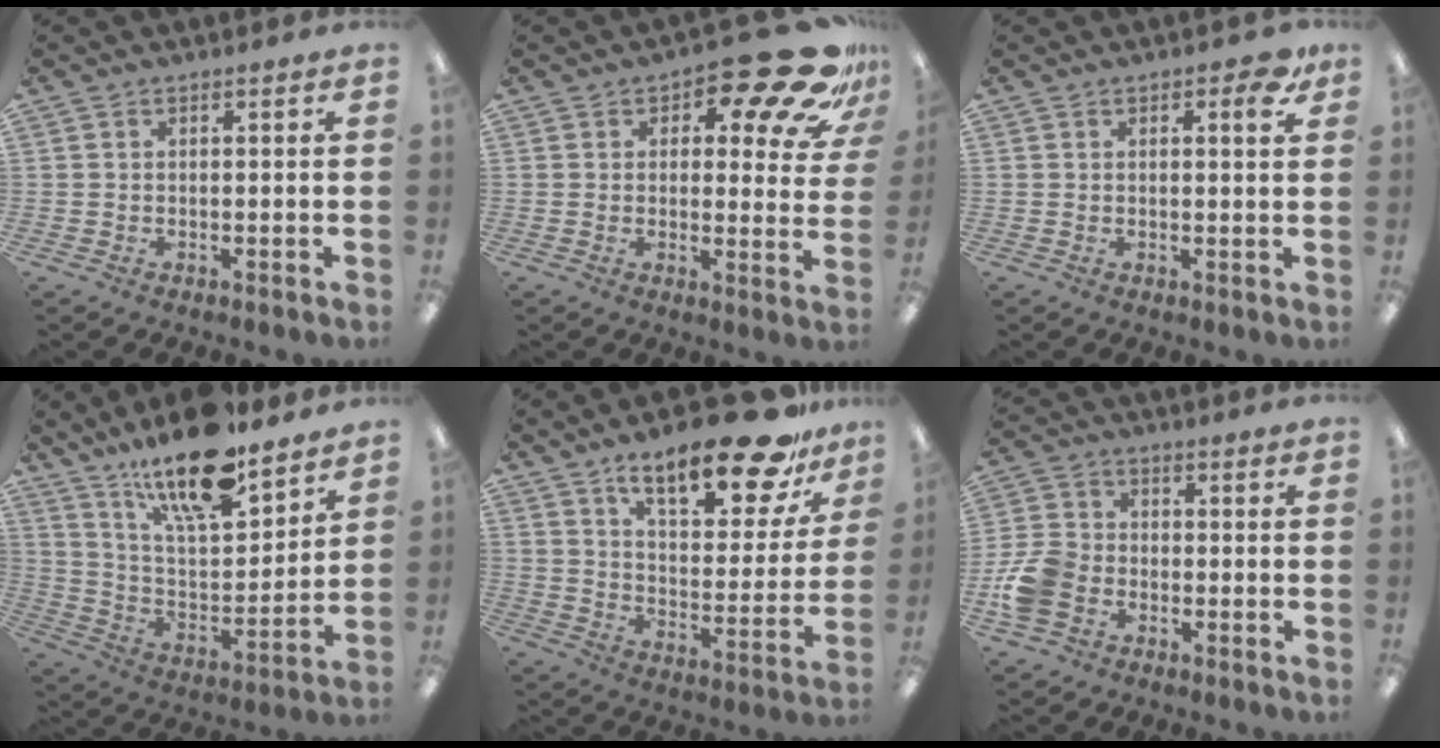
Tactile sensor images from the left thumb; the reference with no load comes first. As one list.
[{"total": 16.8, "force": [10.8, 6.0, 11.4], "torque": [-0.145, -0.073, 0.175]}, {"total": 3.3, "force": [1.8, 1.2, 2.5], "torque": [-0.031, -0.005, 0.025]}, {"total": 19.1, "force": [14.7, 5.6, 10.9], "torque": [-0.188, -0.093, 0.250]}, {"total": 20.9, "force": [14.9, 7.0, 12.9], "torque": [-0.189, -0.090, 0.242]}, {"total": 9.3, "force": [-3.4, 7.0, 5.1], "torque": [-0.101, 0.027, -0.063]}]